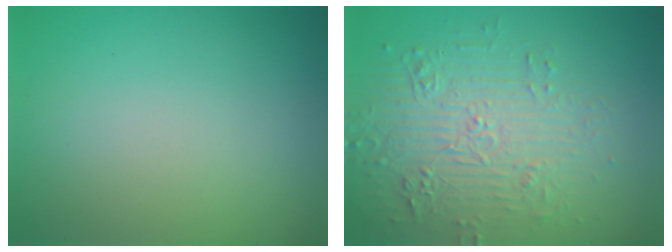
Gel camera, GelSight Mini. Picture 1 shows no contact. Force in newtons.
{"total": 4.9, "press": 4.2, "slide": 2.4}